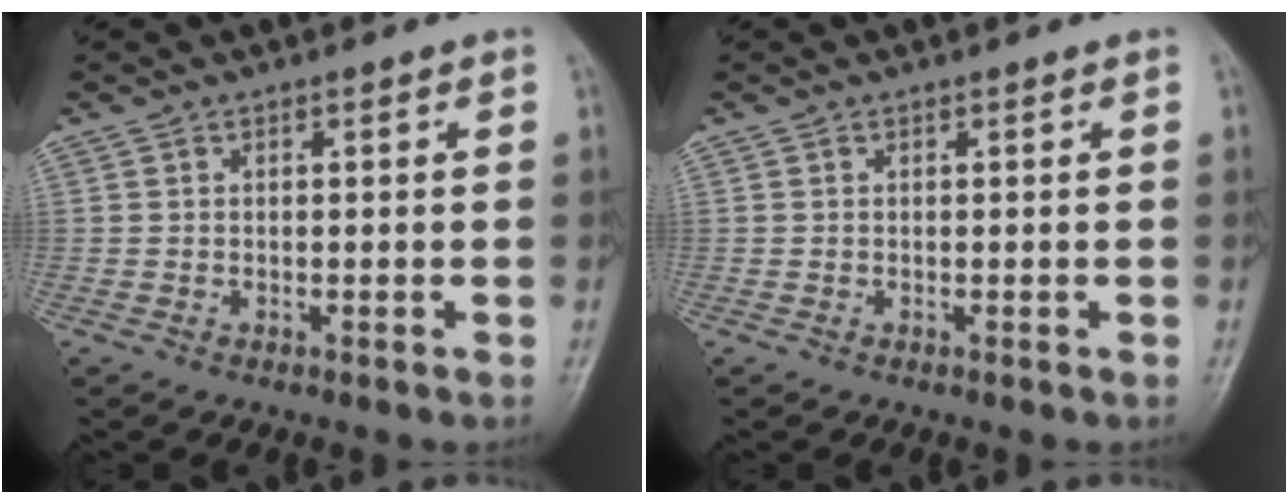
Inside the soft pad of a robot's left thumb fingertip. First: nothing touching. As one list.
[{"total": 0.0}]